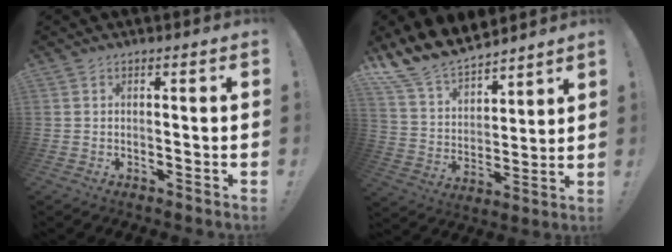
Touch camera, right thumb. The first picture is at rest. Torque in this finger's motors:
{"motor_torque": [0.44, 1.60, 0.27, 0.15, 0.05]}